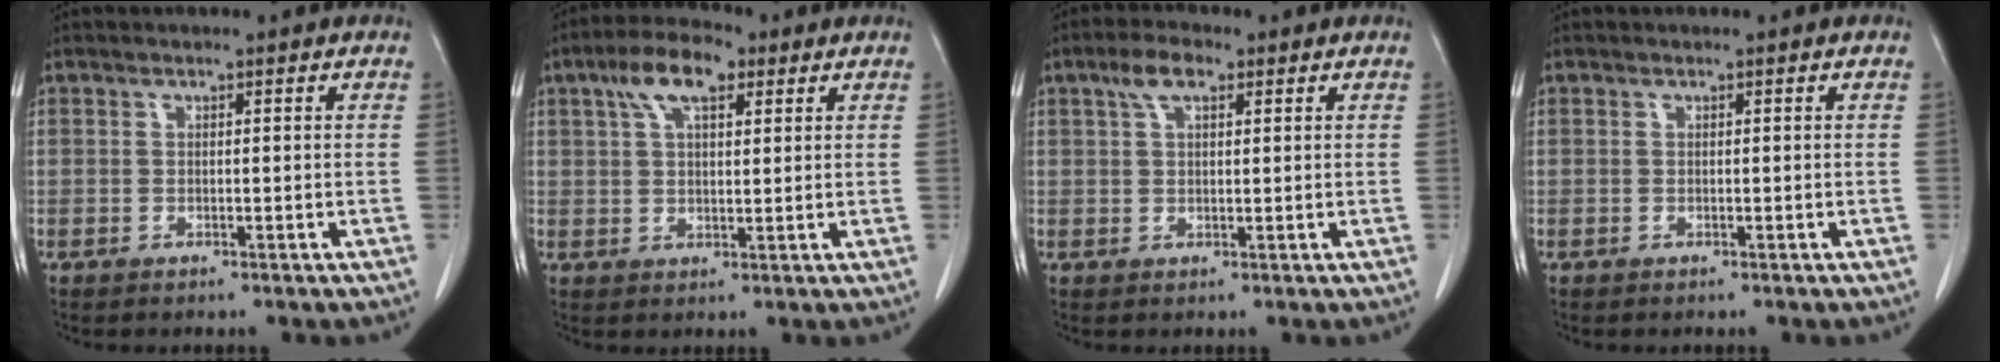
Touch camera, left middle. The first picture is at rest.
{"total": 7.5, "force": [3.8, 3.0, 5.7], "torque": [-0.109, 0.021, 0.067]}
{"total": 4.1, "force": [2.2, 1.7, 3.0], "torque": [-0.063, 0.014, 0.042]}
{"total": 0.0}